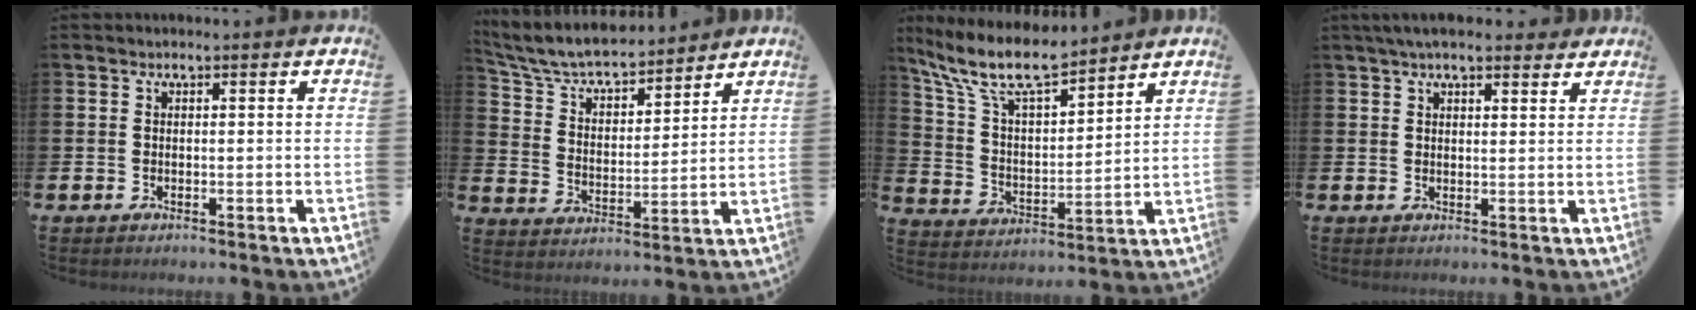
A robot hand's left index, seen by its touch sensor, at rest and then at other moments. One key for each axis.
{"total": 6.9, "fx": 6.4, "fy": 1.6, "fz": 2.0, "tx": -0.070, "ty": -0.048, "tz": 0.108}
{"total": 10.5, "fx": 9.1, "fy": 2.5, "fz": 4.6, "tx": -0.125, "ty": -0.046, "tz": 0.161}
{"total": 3.9, "fx": 3.4, "fy": 0.9, "fz": 1.7, "tx": -0.035, "ty": -0.005, "tz": 0.062}